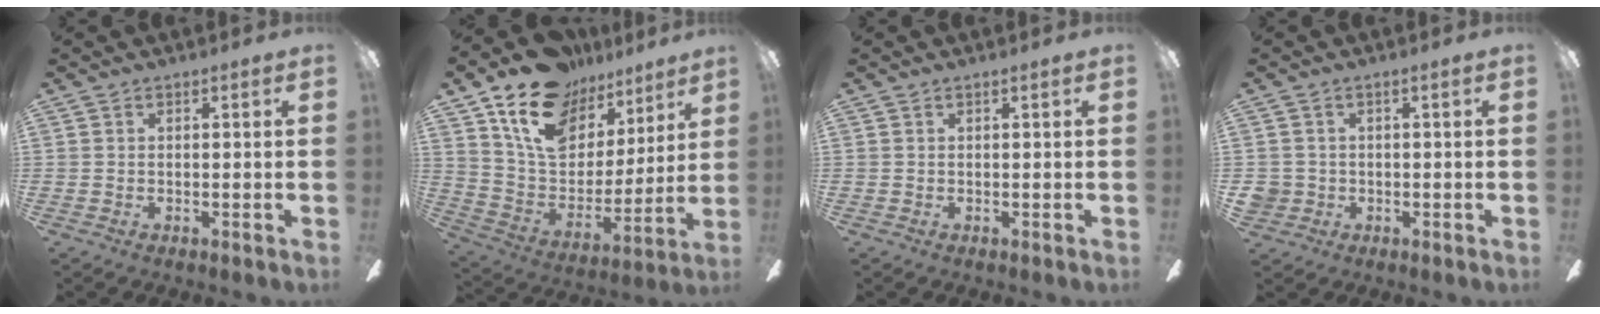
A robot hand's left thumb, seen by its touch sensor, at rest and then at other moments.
{"total": 19.6, "force": [13.2, 11.4, 8.8], "torque": [-0.155, -0.074, 0.242]}
{"total": 0.0}
{"total": 2.8, "force": [-0.4, 2.7, 0.5], "torque": [-0.021, 0.003, -0.010]}